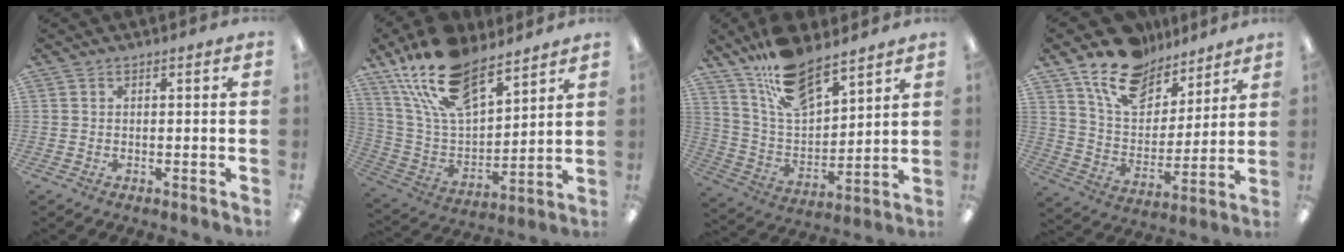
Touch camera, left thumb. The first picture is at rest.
{"total": 20.7, "force": [14.7, 9.2, 11.3], "torque": [-0.230, -0.072, 0.264]}
{"total": 15.4, "force": [12.1, 5.6, 7.6], "torque": [-0.154, -0.064, 0.219]}
{"total": 16.8, "force": [12.5, 9.0, 6.7], "torque": [-0.134, -0.069, 0.230]}